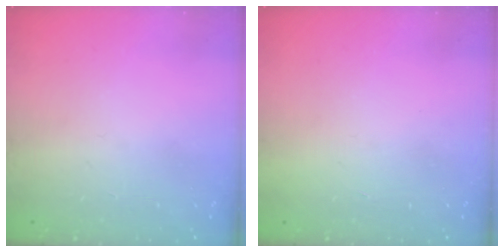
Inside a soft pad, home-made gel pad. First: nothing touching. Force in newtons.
{"total": 1.5, "press": 1.5, "slide": 0.1}